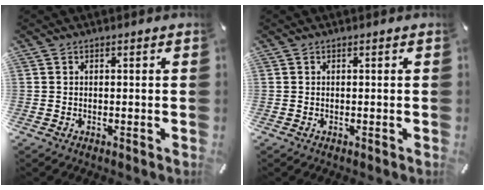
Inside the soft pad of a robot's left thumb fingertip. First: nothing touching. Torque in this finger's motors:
{"motor_torque": [-0.03, -0.03, 0.00, 0.00, 0.00]}